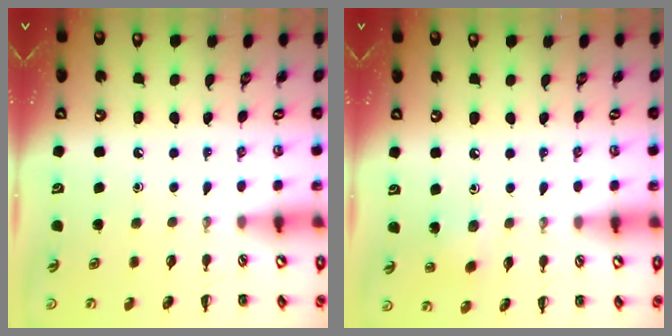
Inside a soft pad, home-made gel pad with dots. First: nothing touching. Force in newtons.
{"total": 2.2, "press": 2.1, "slide": 0.7}